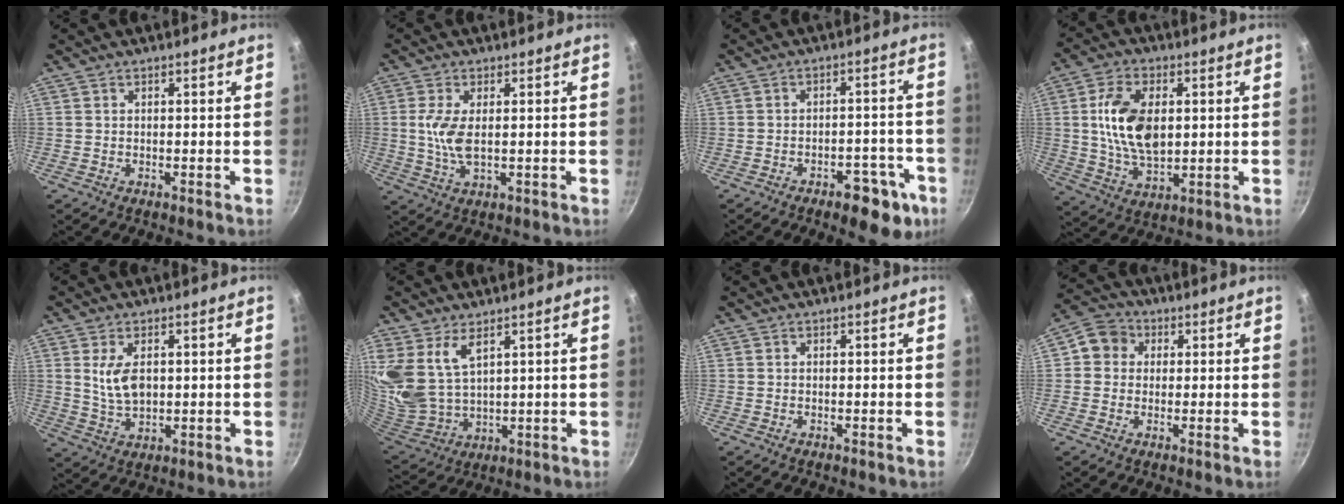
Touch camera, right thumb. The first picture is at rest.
{"total": 6.1, "force": [0.5, 2.5, 5.5], "torque": [-0.120, -0.004, 0.010]}
{"total": 10.2, "force": [-5.4, 5.0, 7.1], "torque": [-0.049, 0.039, -0.060]}
{"total": 13.6, "force": [1.8, 7.9, 10.8], "torque": [-0.183, -0.005, 0.036]}
{"total": 4.0, "force": [1.6, 1.5, 3.3], "torque": [-0.058, -0.021, 0.036]}
{"total": 12.3, "force": [6.2, 7.0, 7.9], "torque": [-0.157, -0.049, 0.141]}
{"total": 0.0}
{"total": 6.3, "force": [1.1, 5.8, 2.4], "torque": [-0.005, 0.011, 0.002]}